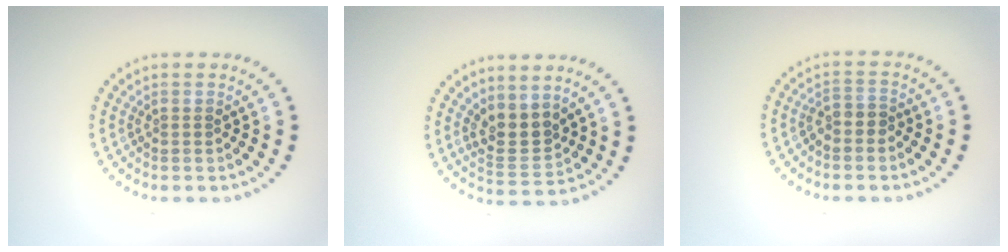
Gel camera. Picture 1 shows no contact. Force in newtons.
{"total": 3.2, "press": 2.8, "slide": 1.5}
{"total": 1.3, "press": 1.0, "slide": 0.8}